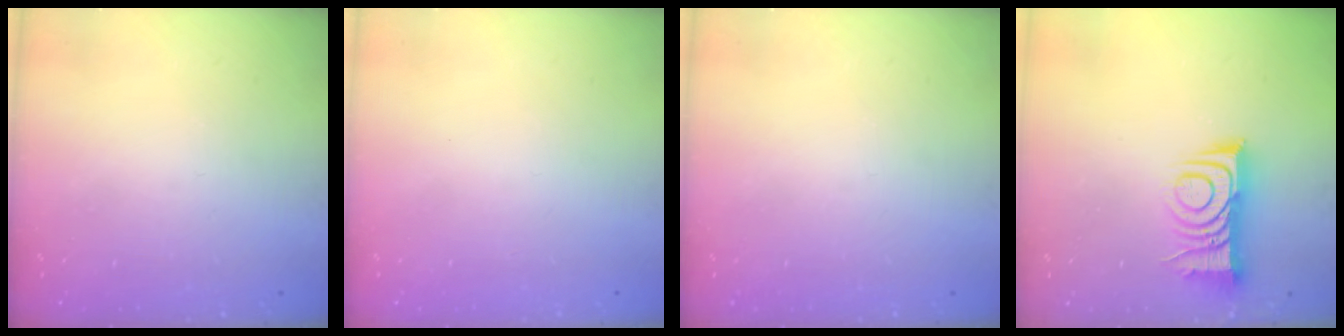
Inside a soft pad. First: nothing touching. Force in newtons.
{"total": 1.5, "press": 1.5, "slide": 0.1}
{"total": 0.0}
{"total": 9.6, "press": 9.6, "slide": 0.7}